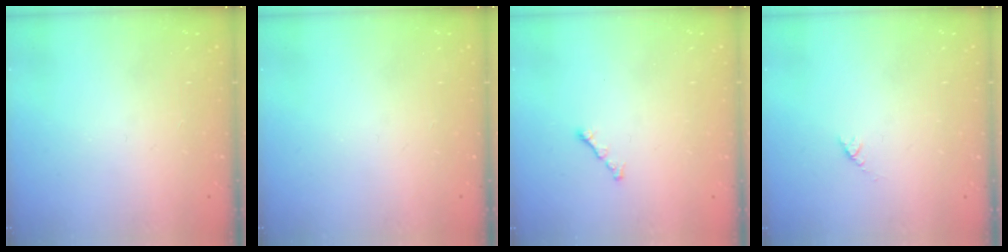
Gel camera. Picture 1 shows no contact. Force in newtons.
{"total": 0.0}
{"total": 1.2, "press": 1.1, "slide": 0.5}
{"total": 2.7, "press": 2.6, "slide": 0.4}